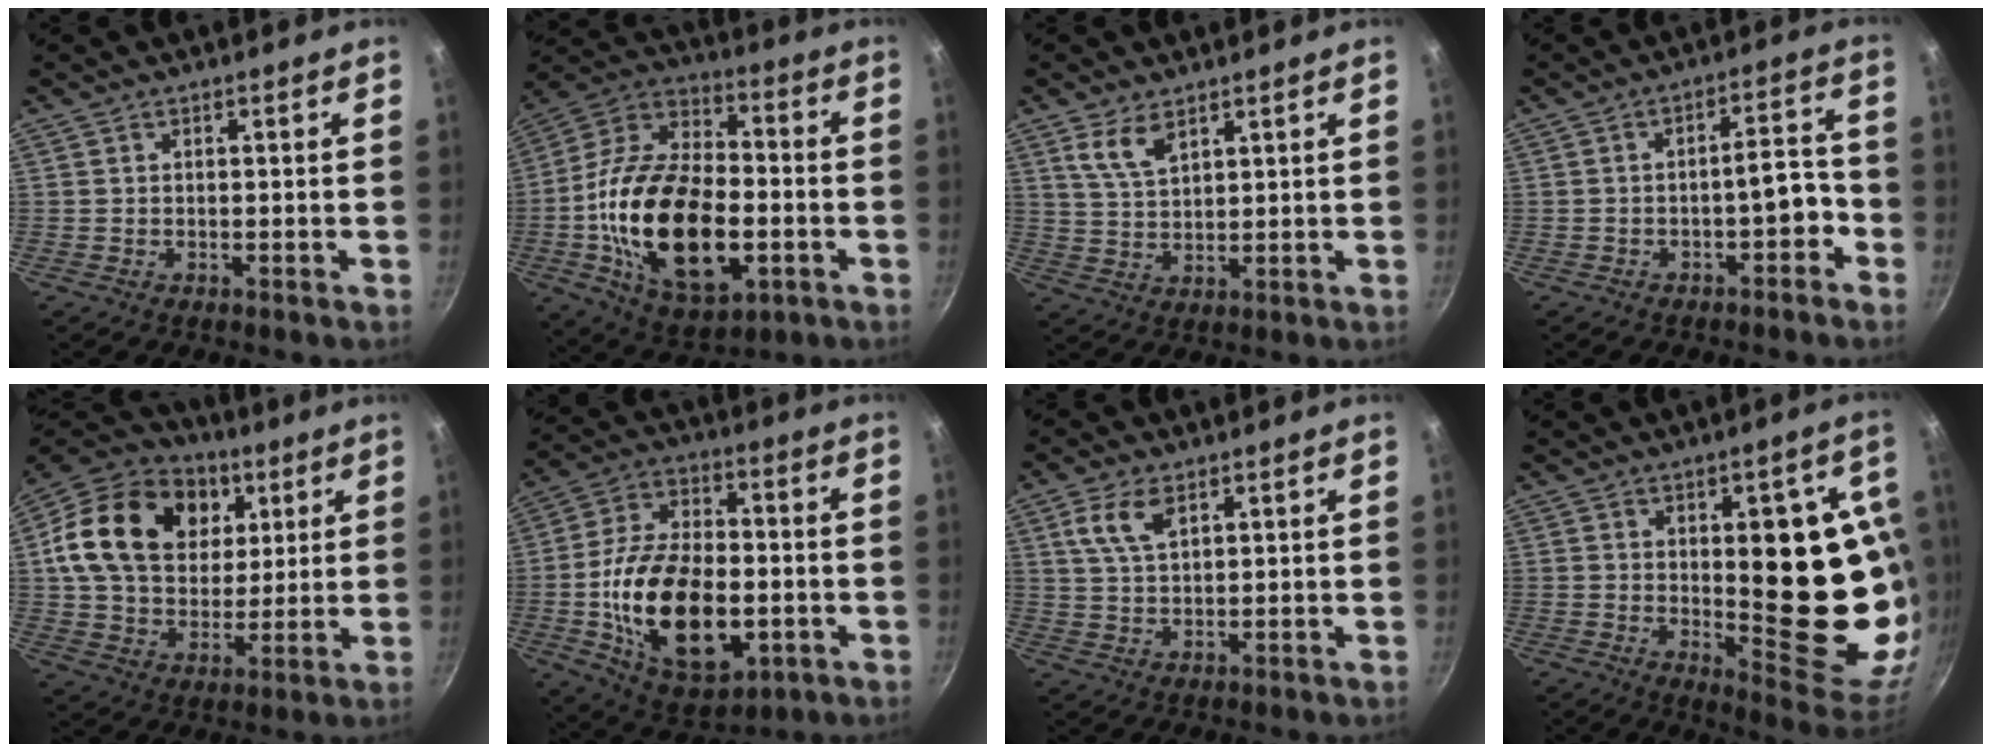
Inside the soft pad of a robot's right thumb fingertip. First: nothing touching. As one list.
[{"total": 26.9, "force": [-5.1, 15.2, 21.6], "torque": [-0.384, 0.027, -0.090]}, {"total": 6.0, "force": [3.5, 2.8, 3.9], "torque": [-0.068, -0.019, 0.074]}, {"total": 6.1, "force": [-2.9, 2.6, 4.7], "torque": [-0.045, 0.051, -0.029]}, {"total": 24.3, "force": [7.3, 17.9, 14.8], "torque": [-0.240, 0.003, 0.121]}, {"total": 23.2, "force": [-4.1, 13.5, 18.4], "torque": [-0.309, 0.018, -0.060]}, {"total": 6.5, "force": [3.1, 3.2, 4.7], "torque": [-0.090, -0.006, 0.061]}, {"total": 21.3, "force": [1.2, 8.6, 19.4], "torque": [-0.197, -0.025, 0.034]}]